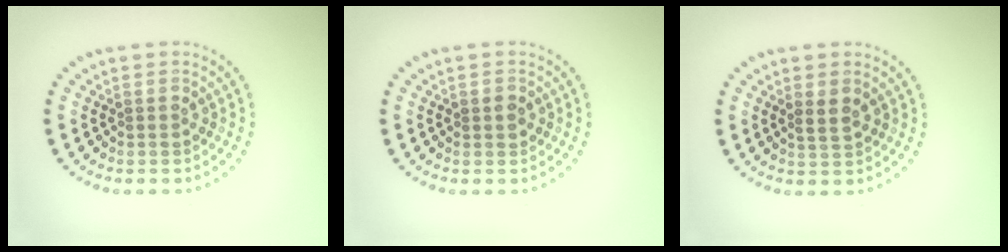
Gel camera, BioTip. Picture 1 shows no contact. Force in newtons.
{"total": 1.1, "press": 1.1, "slide": 0.1}
{"total": 0.9, "press": 0.8, "slide": 0.4}